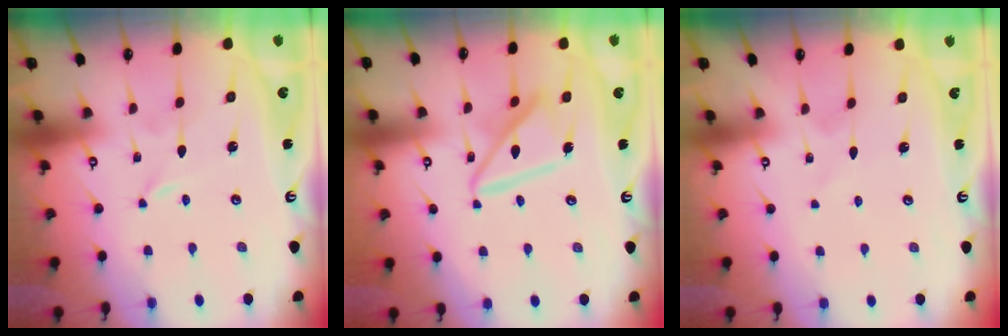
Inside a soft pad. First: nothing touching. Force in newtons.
{"total": 14.1, "press": 14.1, "slide": 1.6}
{"total": 2.3, "press": 2.3, "slide": 0.1}